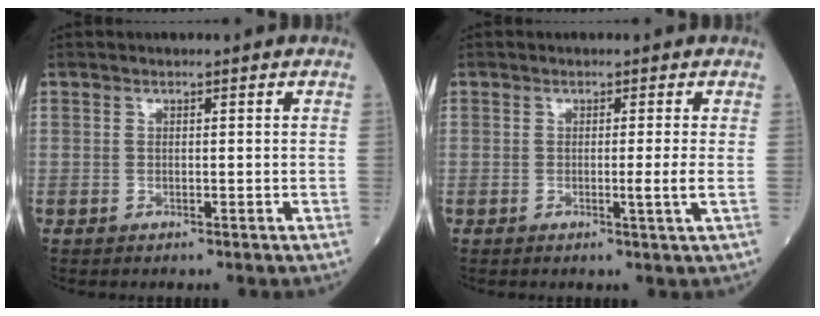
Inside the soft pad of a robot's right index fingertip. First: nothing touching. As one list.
[{"total": 1.9, "force": [-0.3, -0.8, 1.7], "torque": [-0.022, -0.005, -0.007]}]